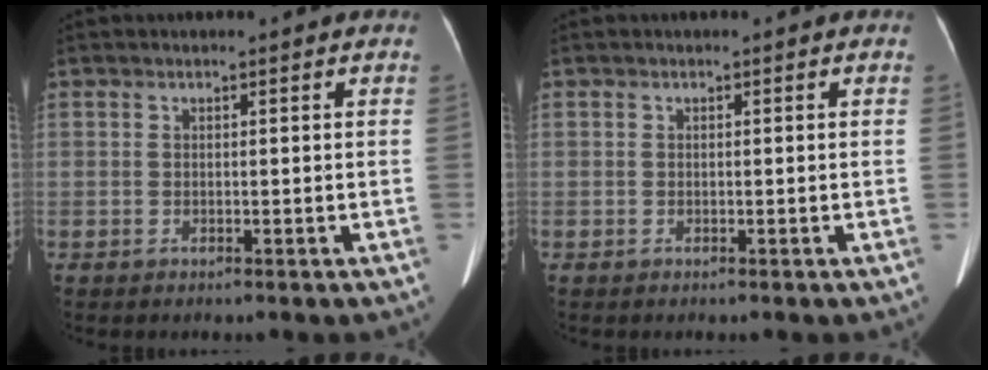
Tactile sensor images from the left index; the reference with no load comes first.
{"total": 0.0}